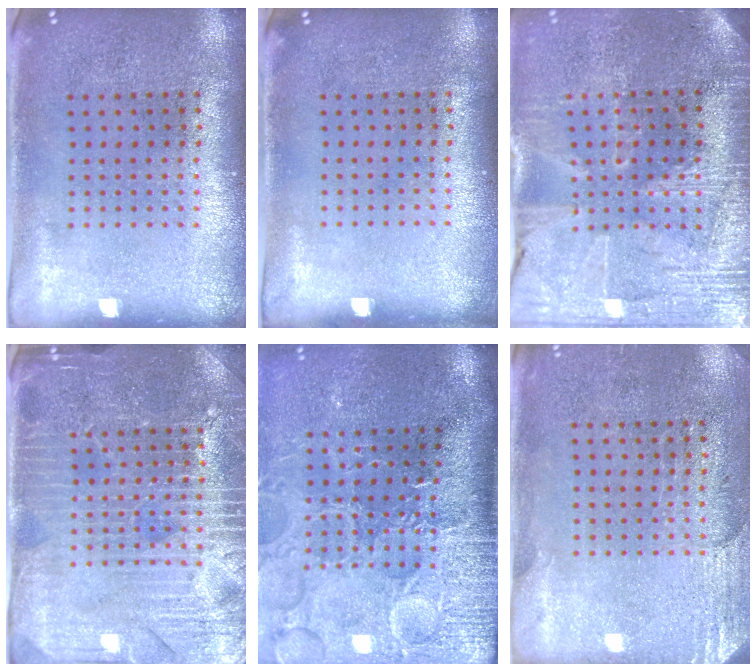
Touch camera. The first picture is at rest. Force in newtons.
{"total": 0.0}
{"total": 3.5, "press": 3.3, "slide": 1.2}
{"total": 4.3, "press": 4.2, "slide": 1.0}
{"total": 4.7, "press": 4.0, "slide": 2.4}
{"total": 2.8, "press": 2.4, "slide": 1.4}